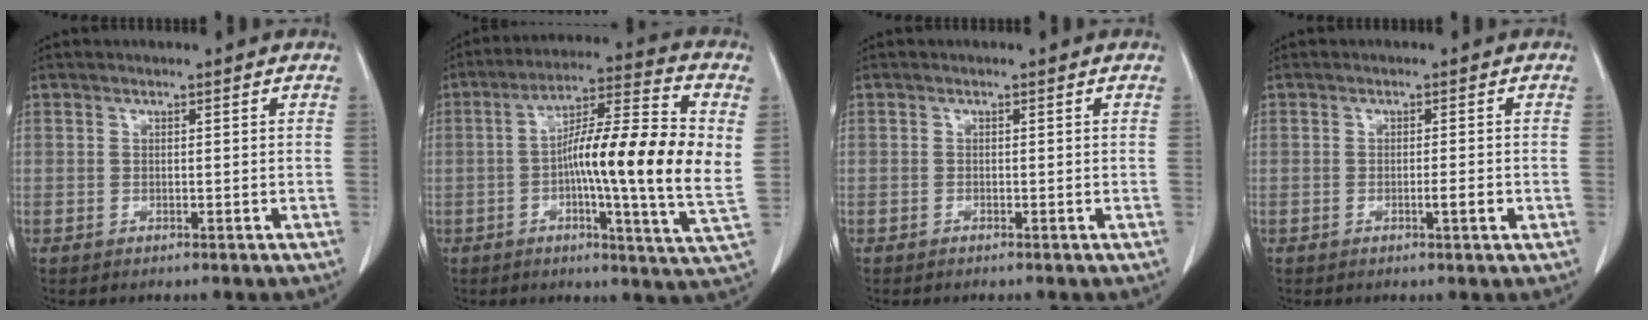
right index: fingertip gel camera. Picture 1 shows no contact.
{"total": 18.6, "force": [0.4, 1.1, 18.5], "torque": [-0.295, 0.012, -0.010]}
{"total": 0.0}
{"total": 2.0, "force": [-0.6, 0.0, 1.9], "torque": [-0.030, -0.002, -0.010]}